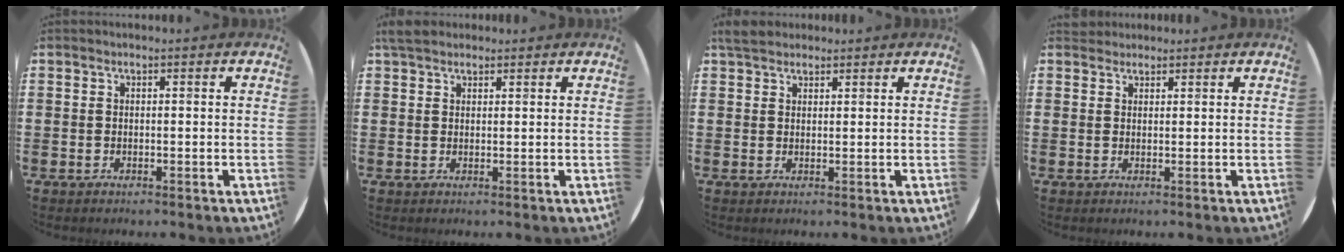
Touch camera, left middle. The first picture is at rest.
{"total": 2.7, "force": [2.2, 1.0, 1.0], "torque": [-0.026, 0.008, 0.043]}
{"total": 3.1, "force": [2.7, 1.1, 1.0], "torque": [-0.017, 0.003, 0.050]}
{"total": 1.3, "force": [1.2, 0.4, -0.1], "torque": [0.000, 0.003, 0.024]}